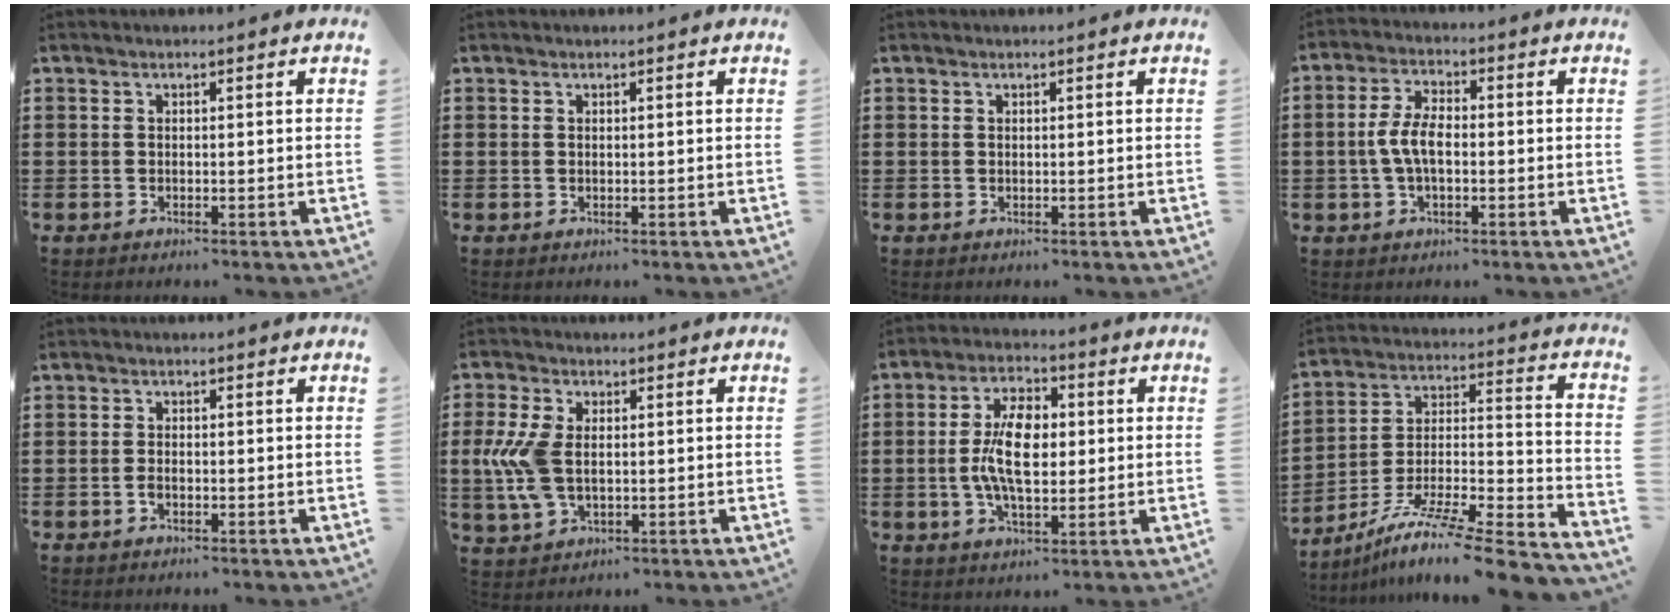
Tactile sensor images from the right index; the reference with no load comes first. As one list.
[{"total": 0.0}, {"total": 0.0}, {"total": 5.7, "force": [-0.8, 2.7, 4.9], "torque": [-0.116, -0.001, -0.023]}, {"total": 1.1, "force": [-0.5, 0.4, 0.9], "torque": [-0.019, -0.003, -0.009]}, {"total": 7.7, "force": [0.1, 4.5, 6.2], "torque": [-0.161, 0.000, -0.006]}, {"total": 8.7, "force": [0.0, 4.3, 7.6], "torque": [-0.163, 0.009, -0.004]}, {"total": 9.5, "force": [-6.8, 0.5, 6.6], "torque": [-0.116, -0.004, -0.134]}]